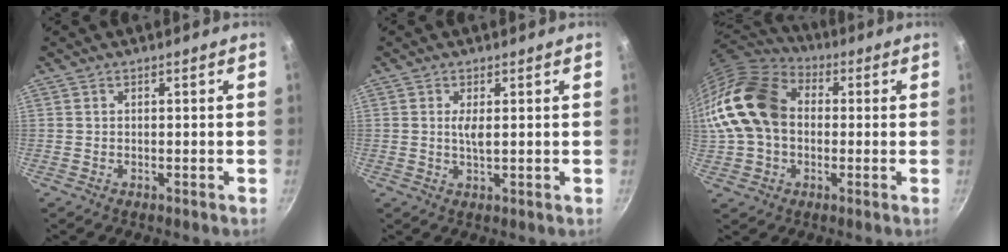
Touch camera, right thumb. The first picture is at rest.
{"total": 2.5, "force": [0.5, 0.7, 2.3], "torque": [-0.046, -0.004, 0.010]}
{"total": 20.3, "force": [1.0, 15.0, 13.7], "torque": [-0.264, 0.043, 0.010]}